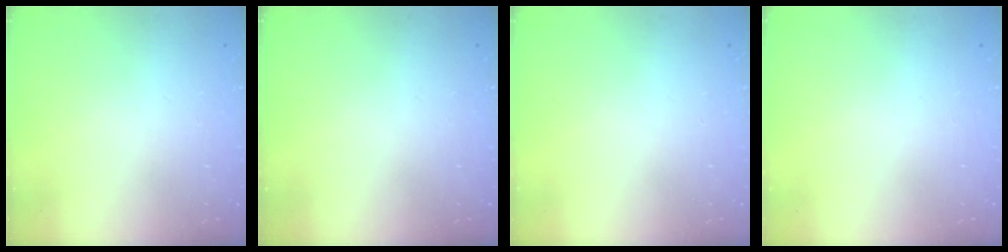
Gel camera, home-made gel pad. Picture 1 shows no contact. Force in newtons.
{"total": 0.0}
{"total": 0.0}
{"total": 0.0}